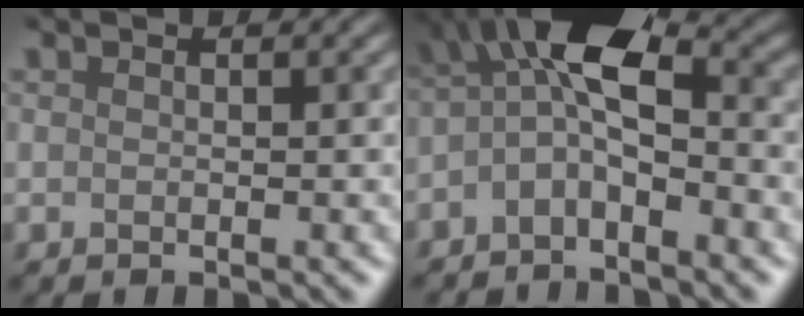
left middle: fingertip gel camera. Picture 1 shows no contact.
{"total": 4.3, "force": [-1.5, 1.2, 3.8], "torque": [-0.102, 0.024, -0.018]}